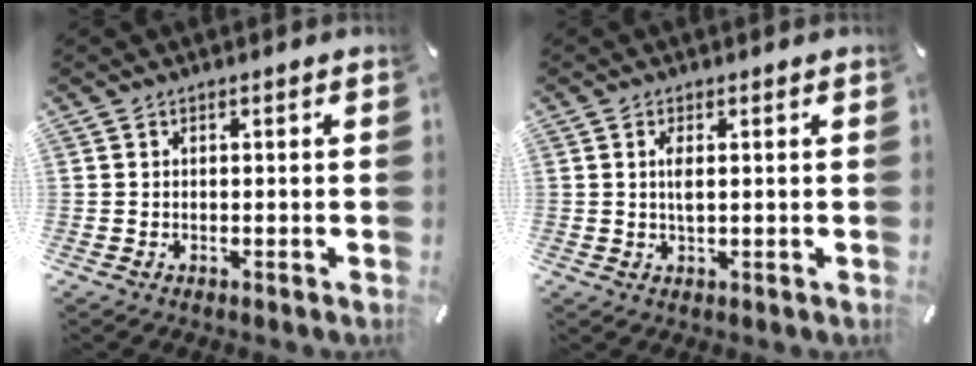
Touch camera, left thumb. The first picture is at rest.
{"total": 2.5, "force": [0.4, 0.8, 2.4], "torque": [-0.048, 0.003, 0.004]}